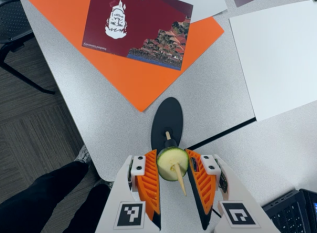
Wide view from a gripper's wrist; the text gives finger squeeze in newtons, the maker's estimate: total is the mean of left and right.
{"total": 12.1, "left": 12.0, "right": 12.3}